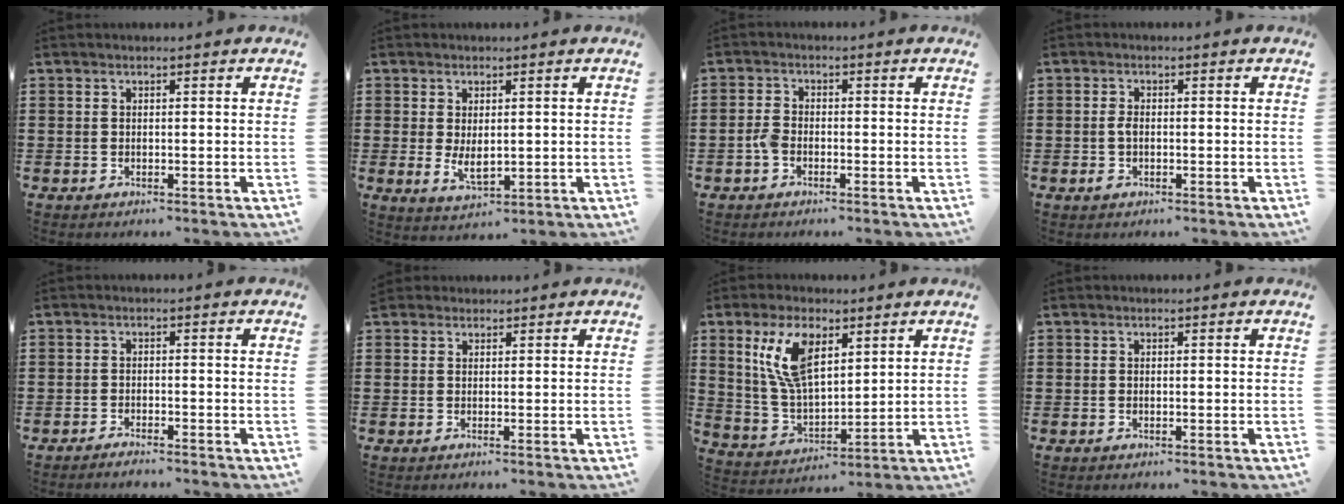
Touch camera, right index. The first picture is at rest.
{"total": 3.6, "force": [0.1, 1.9, 3.0], "torque": [-0.051, 0.000, 0.002]}
{"total": 2.3, "force": [-1.0, 1.3, 1.6], "torque": [-0.047, -0.002, -0.024]}
{"total": 2.0, "force": [-0.4, 1.0, 1.6], "torque": [-0.039, -0.001, -0.011]}
{"total": 1.4, "force": [-1.4, 0.0, 0.2], "torque": [-0.006, 0.002, -0.027]}
{"total": 1.0, "force": [0.9, 0.4, -0.2], "torque": [0.002, 0.002, 0.019]}
{"total": 10.7, "force": [4.6, 5.0, 8.2], "torque": [-0.179, 0.009, 0.084]}
{"total": 0.0}